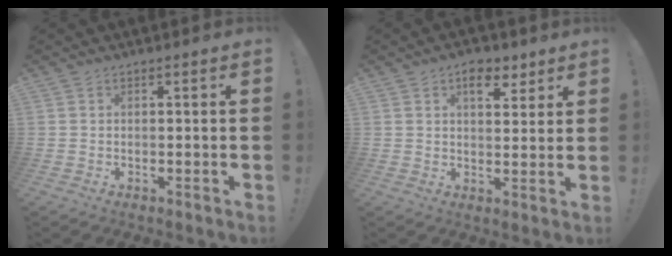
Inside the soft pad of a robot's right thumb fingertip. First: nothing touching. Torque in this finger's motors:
{"motor_torque": [0.03, 0.03, 0.17, -0.14, 0.00]}